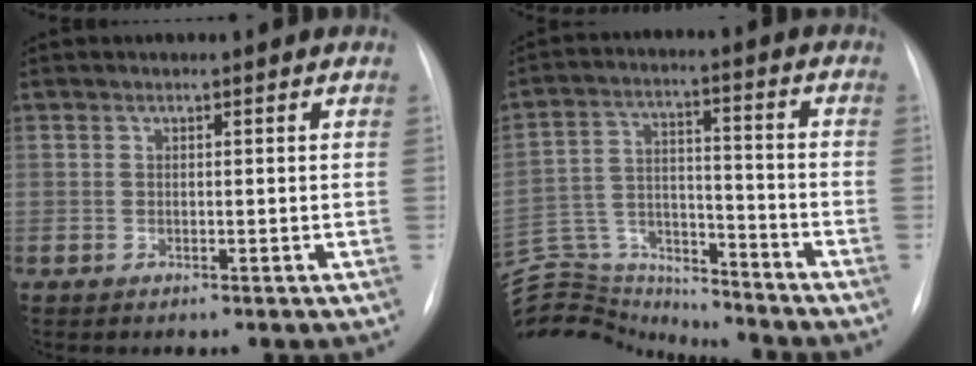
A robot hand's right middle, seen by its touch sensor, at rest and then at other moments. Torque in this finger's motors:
{"motor_torque": [-0.61, -1.11, -0.01, 0.00]}